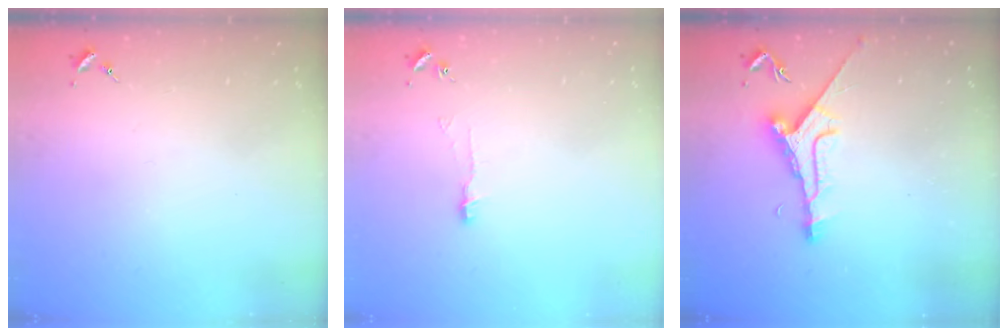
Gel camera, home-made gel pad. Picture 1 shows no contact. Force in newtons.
{"total": 4.2, "press": 4.1, "slide": 0.4}
{"total": 9.5, "press": 9.5, "slide": 0.8}